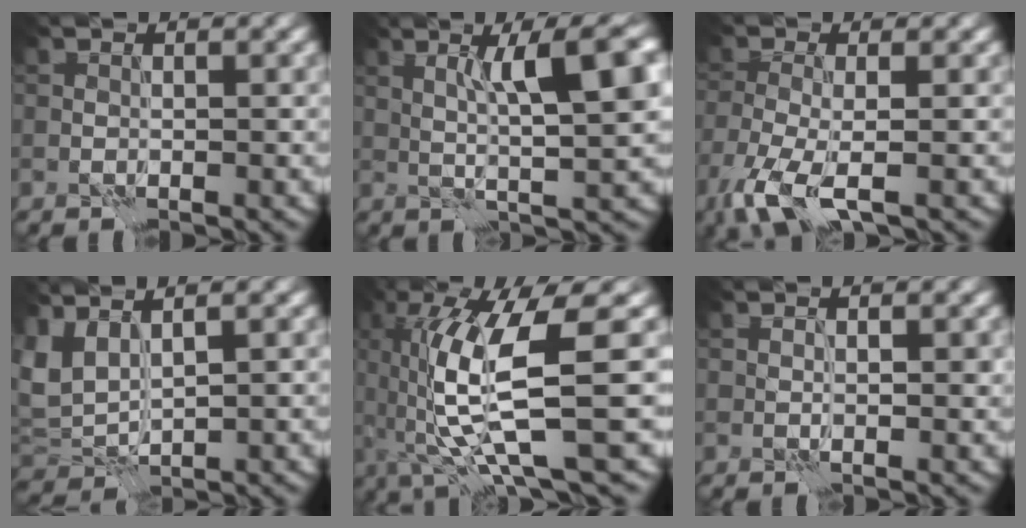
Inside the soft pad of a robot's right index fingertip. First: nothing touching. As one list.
[{"total": 7.8, "force": [2.0, 1.2, 7.4], "torque": [-0.110, 0.009, 0.034]}, {"total": 5.4, "force": [-3.1, 1.7, 4.1], "torque": [-0.097, -0.013, -0.070]}, {"total": 3.0, "force": [1.7, 1.3, 2.1], "torque": [-0.061, 0.005, 0.040]}, {"total": 11.6, "force": [-0.9, 2.6, 11.3], "torque": [-0.207, -0.004, -0.009]}, {"total": 0.9, "force": [0.3, 0.3, 0.8], "torque": [-0.012, 0.000, 0.005]}]